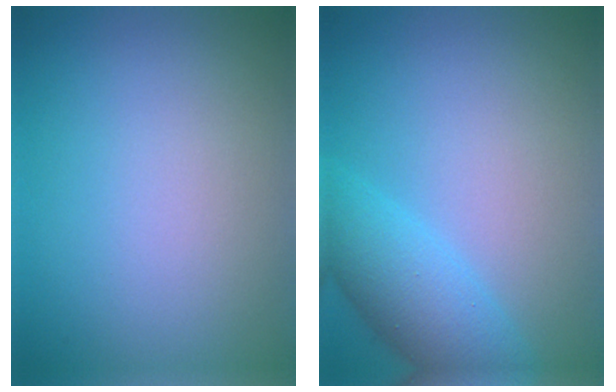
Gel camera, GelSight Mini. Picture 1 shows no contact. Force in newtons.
{"total": 5.0, "press": 5.0, "slide": 0.2}